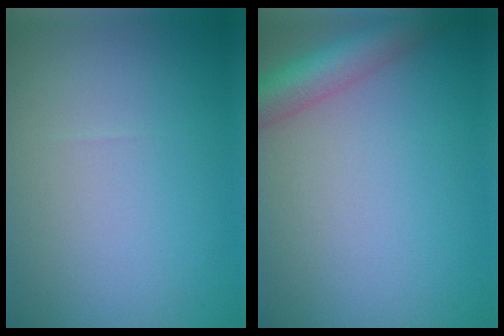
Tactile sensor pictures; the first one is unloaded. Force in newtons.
{"total": 5.1, "press": 5.1, "slide": 0.2}